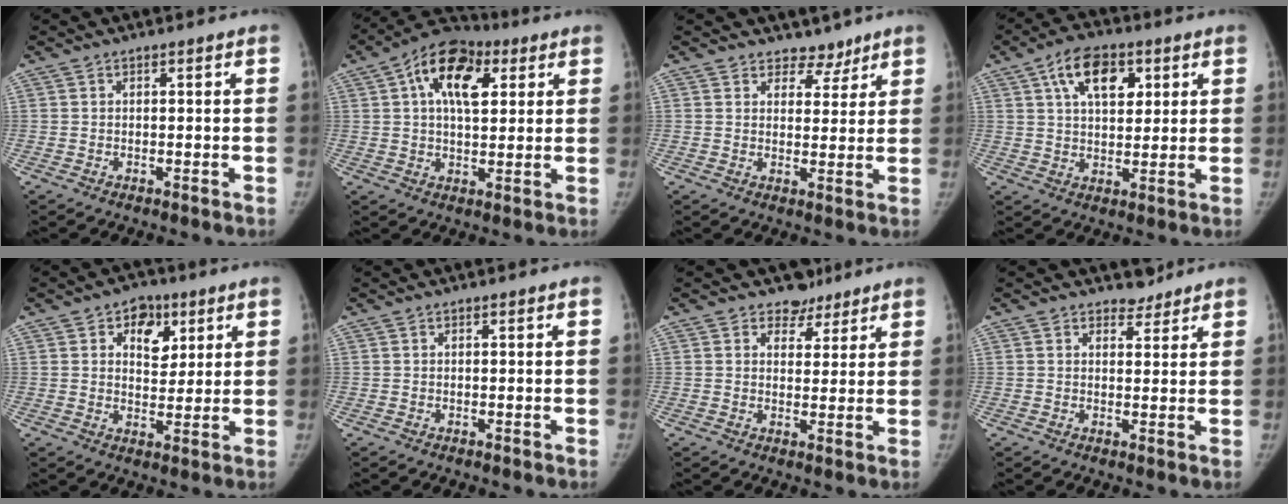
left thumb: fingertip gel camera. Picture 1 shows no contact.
{"total": 13.8, "force": [5.0, 7.8, 10.3], "torque": [-0.147, 0.006, 0.073]}
{"total": 4.4, "force": [3.6, 2.7, 0.3], "torque": [0.027, -0.024, 0.049]}
{"total": 10.9, "force": [4.6, 6.2, 7.7], "torque": [-0.103, -0.009, 0.075]}
{"total": 7.7, "force": [3.5, 5.4, 4.3], "torque": [-0.024, -0.012, 0.048]}
{"total": 0.0}
{"total": 4.3, "force": [3.3, 2.8, 0.0], "torque": [0.029, -0.021, 0.046]}
{"total": 2.8, "force": [2.5, 1.4, 0.1], "torque": [0.017, -0.017, 0.032]}